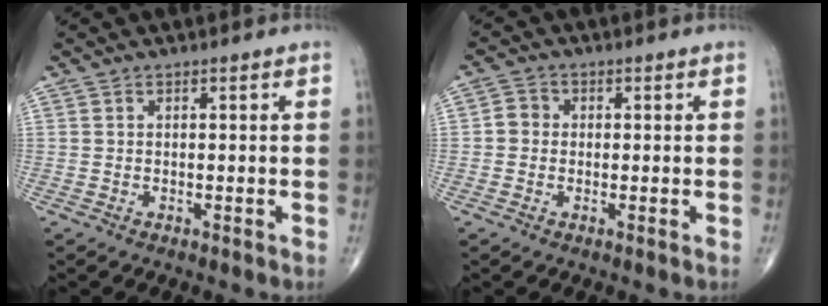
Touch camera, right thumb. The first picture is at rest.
{"total": 2.7, "force": [-0.2, 2.5, 1.1], "torque": [-0.006, 0.007, -0.011]}